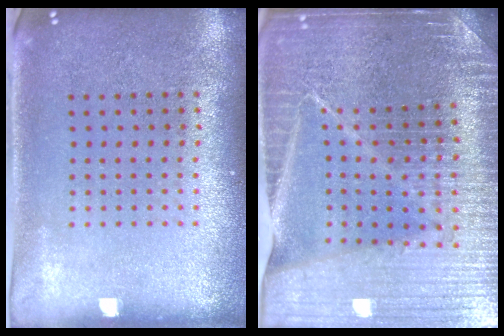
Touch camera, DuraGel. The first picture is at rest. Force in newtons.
{"total": 4.9, "press": 4.5, "slide": 1.8}